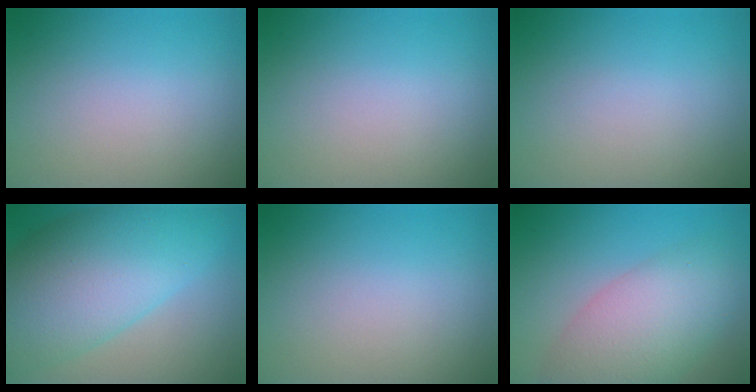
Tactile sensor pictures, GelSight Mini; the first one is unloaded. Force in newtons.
{"total": 0.0}
{"total": 0.0}
{"total": 11.9, "press": 11.9, "slide": 0.3}
{"total": 0.0}
{"total": 7.7, "press": 7.7, "slide": 0.2}